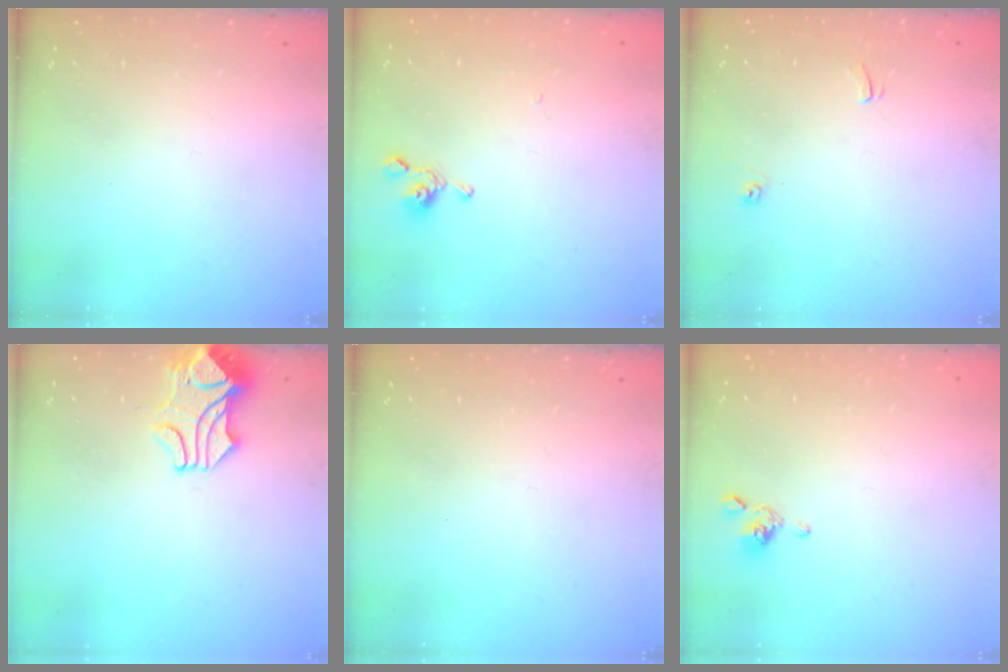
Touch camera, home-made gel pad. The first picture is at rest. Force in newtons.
{"total": 3.9, "press": 3.8, "slide": 0.5}
{"total": 4.9, "press": 4.9, "slide": 0.1}
{"total": 2.3, "press": 2.0, "slide": 1.2}
{"total": 0.0}
{"total": 2.4, "press": 2.3, "slide": 0.8}